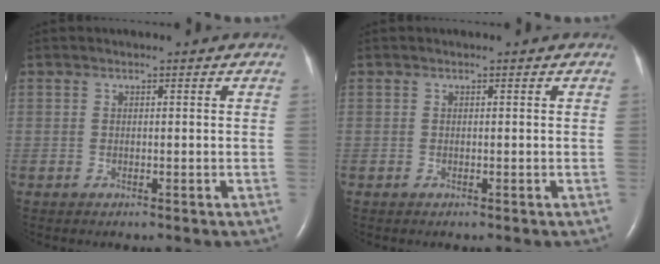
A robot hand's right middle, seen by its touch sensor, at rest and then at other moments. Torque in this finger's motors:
{"motor_torque": [-0.05, 0.09, 0.00, 0.01]}